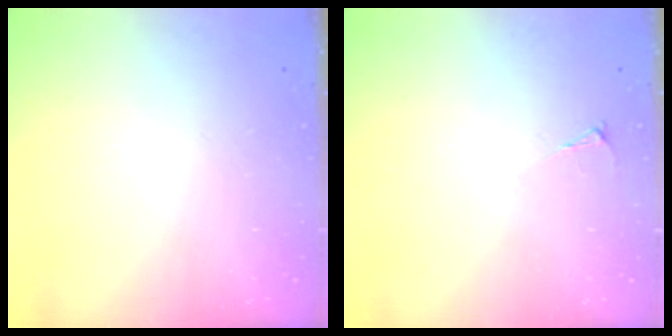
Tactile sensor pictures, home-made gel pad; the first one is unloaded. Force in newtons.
{"total": 2.1, "press": 2.0, "slide": 0.4}